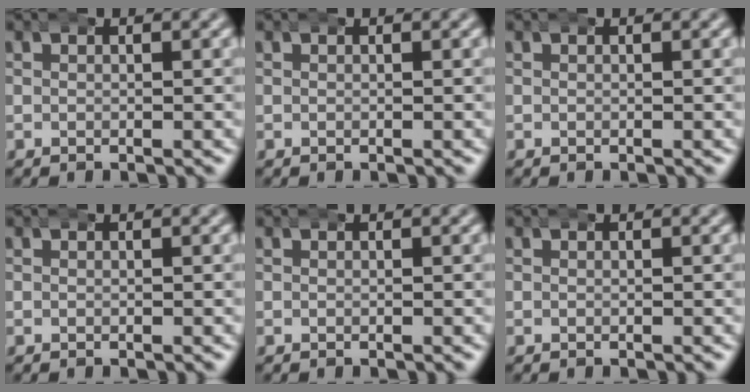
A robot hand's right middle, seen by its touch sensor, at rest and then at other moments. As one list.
[{"total": 0.0}, {"total": 0.0}, {"total": 0.0}, {"total": 0.0}, {"total": 0.0}]